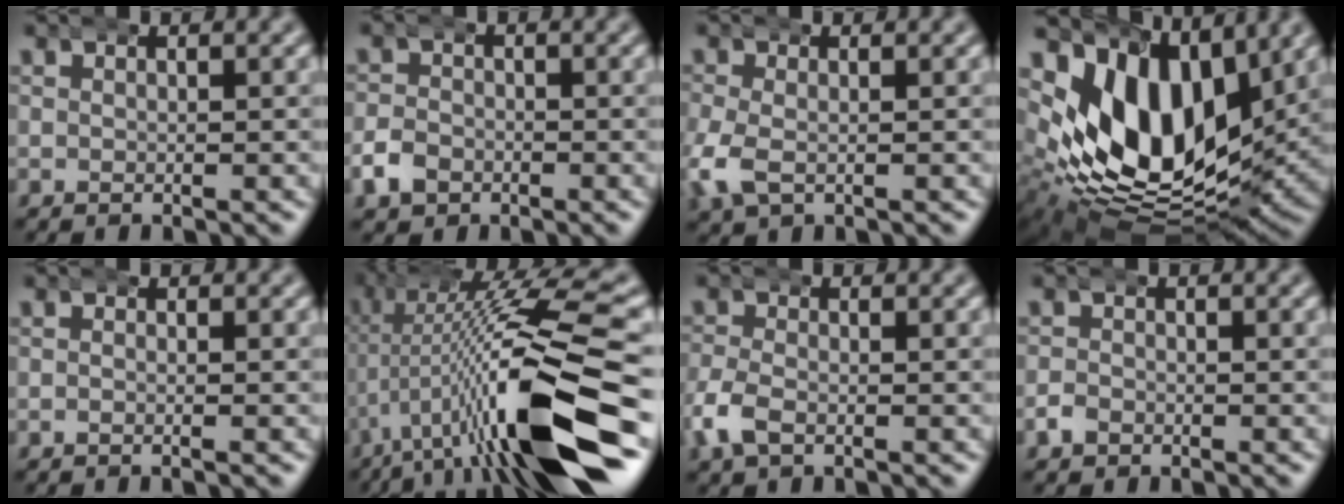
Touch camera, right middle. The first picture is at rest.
{"total": 2.5, "force": [-1.2, 2.0, 0.8], "torque": [-0.022, 0.003, -0.027]}
{"total": 3.2, "force": [-0.7, 2.3, 2.0], "torque": [-0.071, -0.012, -0.005]}
{"total": 18.9, "force": [1.1, 12.7, 13.9], "torque": [-0.251, -0.042, 0.038]}
{"total": 0.5, "force": [-0.4, -0.1, 0.3], "torque": [-0.003, 0.003, -0.010]}
{"total": 13.2, "force": [-1.2, 3.3, 12.7], "torque": [-0.193, 0.017, -0.018]}
{"total": 2.9, "force": [-1.3, 1.9, 1.7], "torque": [-0.051, -0.002, -0.023]}
{"total": 1.3, "force": [-0.8, 1.0, 0.3], "torque": [-0.009, 0.004, -0.018]}